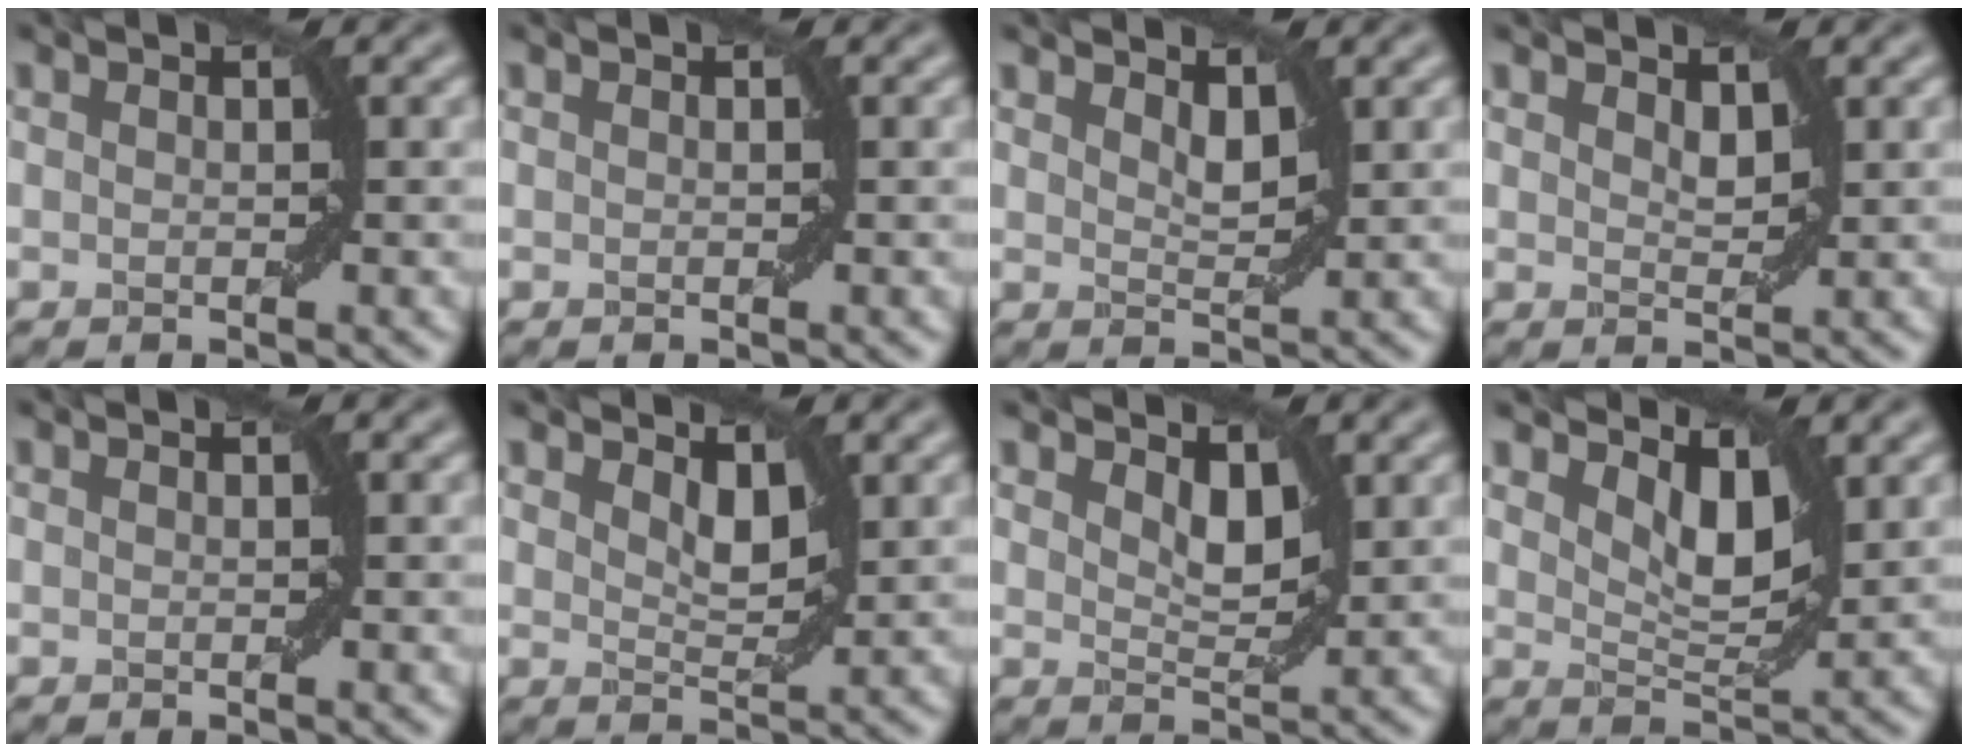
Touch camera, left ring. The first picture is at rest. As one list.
[{"total": 0.0}, {"total": 1.7, "force": [1.2, 0.6, 1.1], "torque": [-0.020, -0.006, 0.022]}, {"total": 1.4, "force": [0.9, 0.7, 0.9], "torque": [-0.015, -0.003, 0.019]}, {"total": 0.0}, {"total": 2.2, "force": [1.3, 1.0, 1.5], "torque": [-0.028, -0.007, 0.024]}, {"total": 2.3, "force": [1.3, 1.2, 1.6], "torque": [-0.031, -0.008, 0.023]}, {"total": 3.8, "force": [2.0, 1.7, 2.7], "torque": [-0.053, -0.007, 0.031]}]